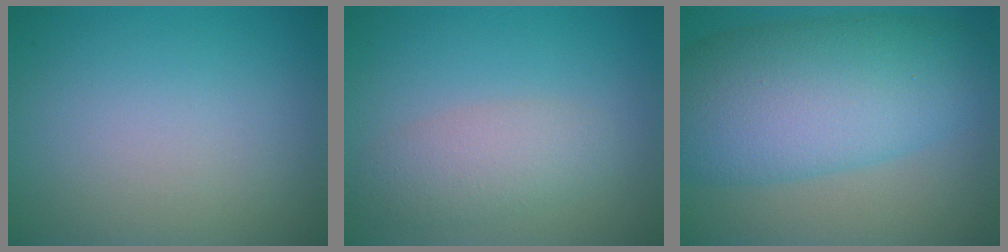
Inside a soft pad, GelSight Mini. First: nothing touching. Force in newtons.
{"total": 3.2, "press": 3.2, "slide": 0.0}
{"total": 10.7, "press": 10.7, "slide": 0.4}